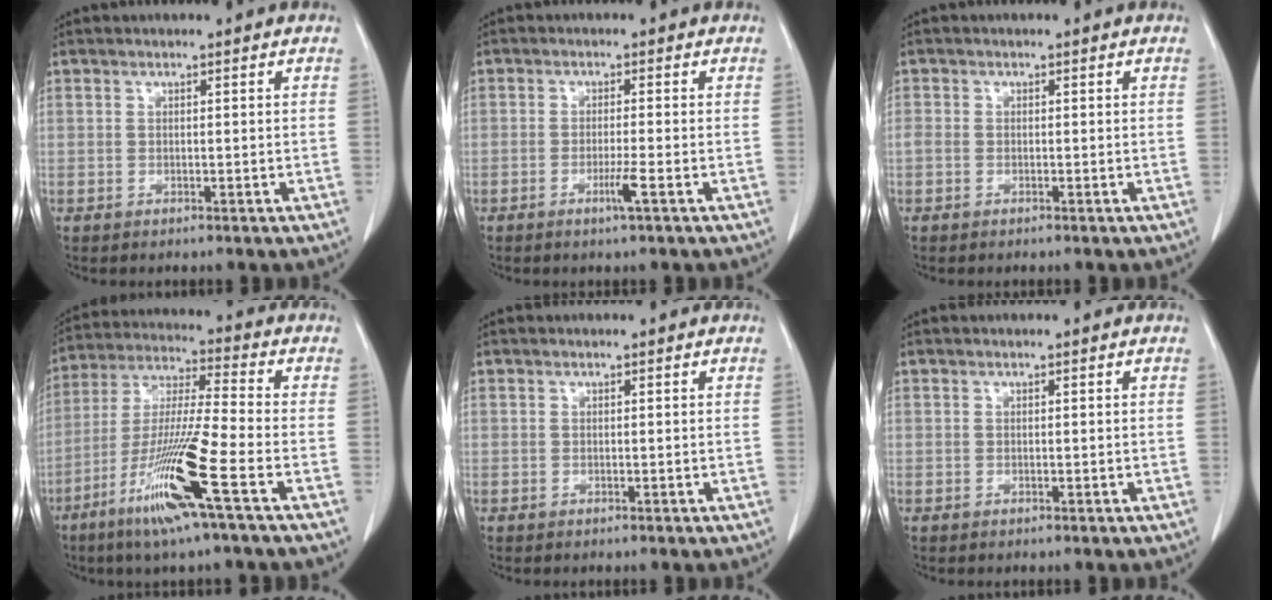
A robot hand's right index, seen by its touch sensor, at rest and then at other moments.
{"total": 2.7, "force": [-1.2, -0.4, 2.3], "torque": [-0.044, -0.006, -0.024]}
{"total": 0.8, "force": [-0.2, 0.7, 0.5], "torque": [-0.012, 0.008, -0.004]}
{"total": 14.9, "force": [-6.9, -0.5, 13.2], "torque": [-0.269, -0.025, -0.134]}
{"total": 0.0}
{"total": 0.0}